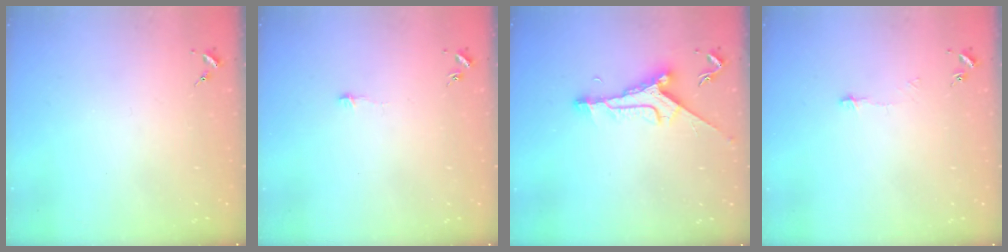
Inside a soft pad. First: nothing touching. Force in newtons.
{"total": 3.6, "press": 3.6, "slide": 0.3}
{"total": 9.8, "press": 9.8, "slide": 0.4}
{"total": 3.2, "press": 3.2, "slide": 0.3}